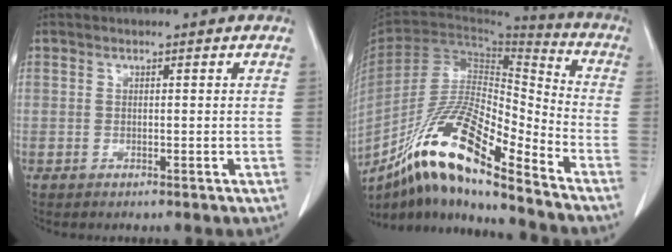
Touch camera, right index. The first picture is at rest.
{"total": 18.6, "force": [-13.1, 2.2, 13.0], "torque": [-0.246, -0.007, -0.236]}